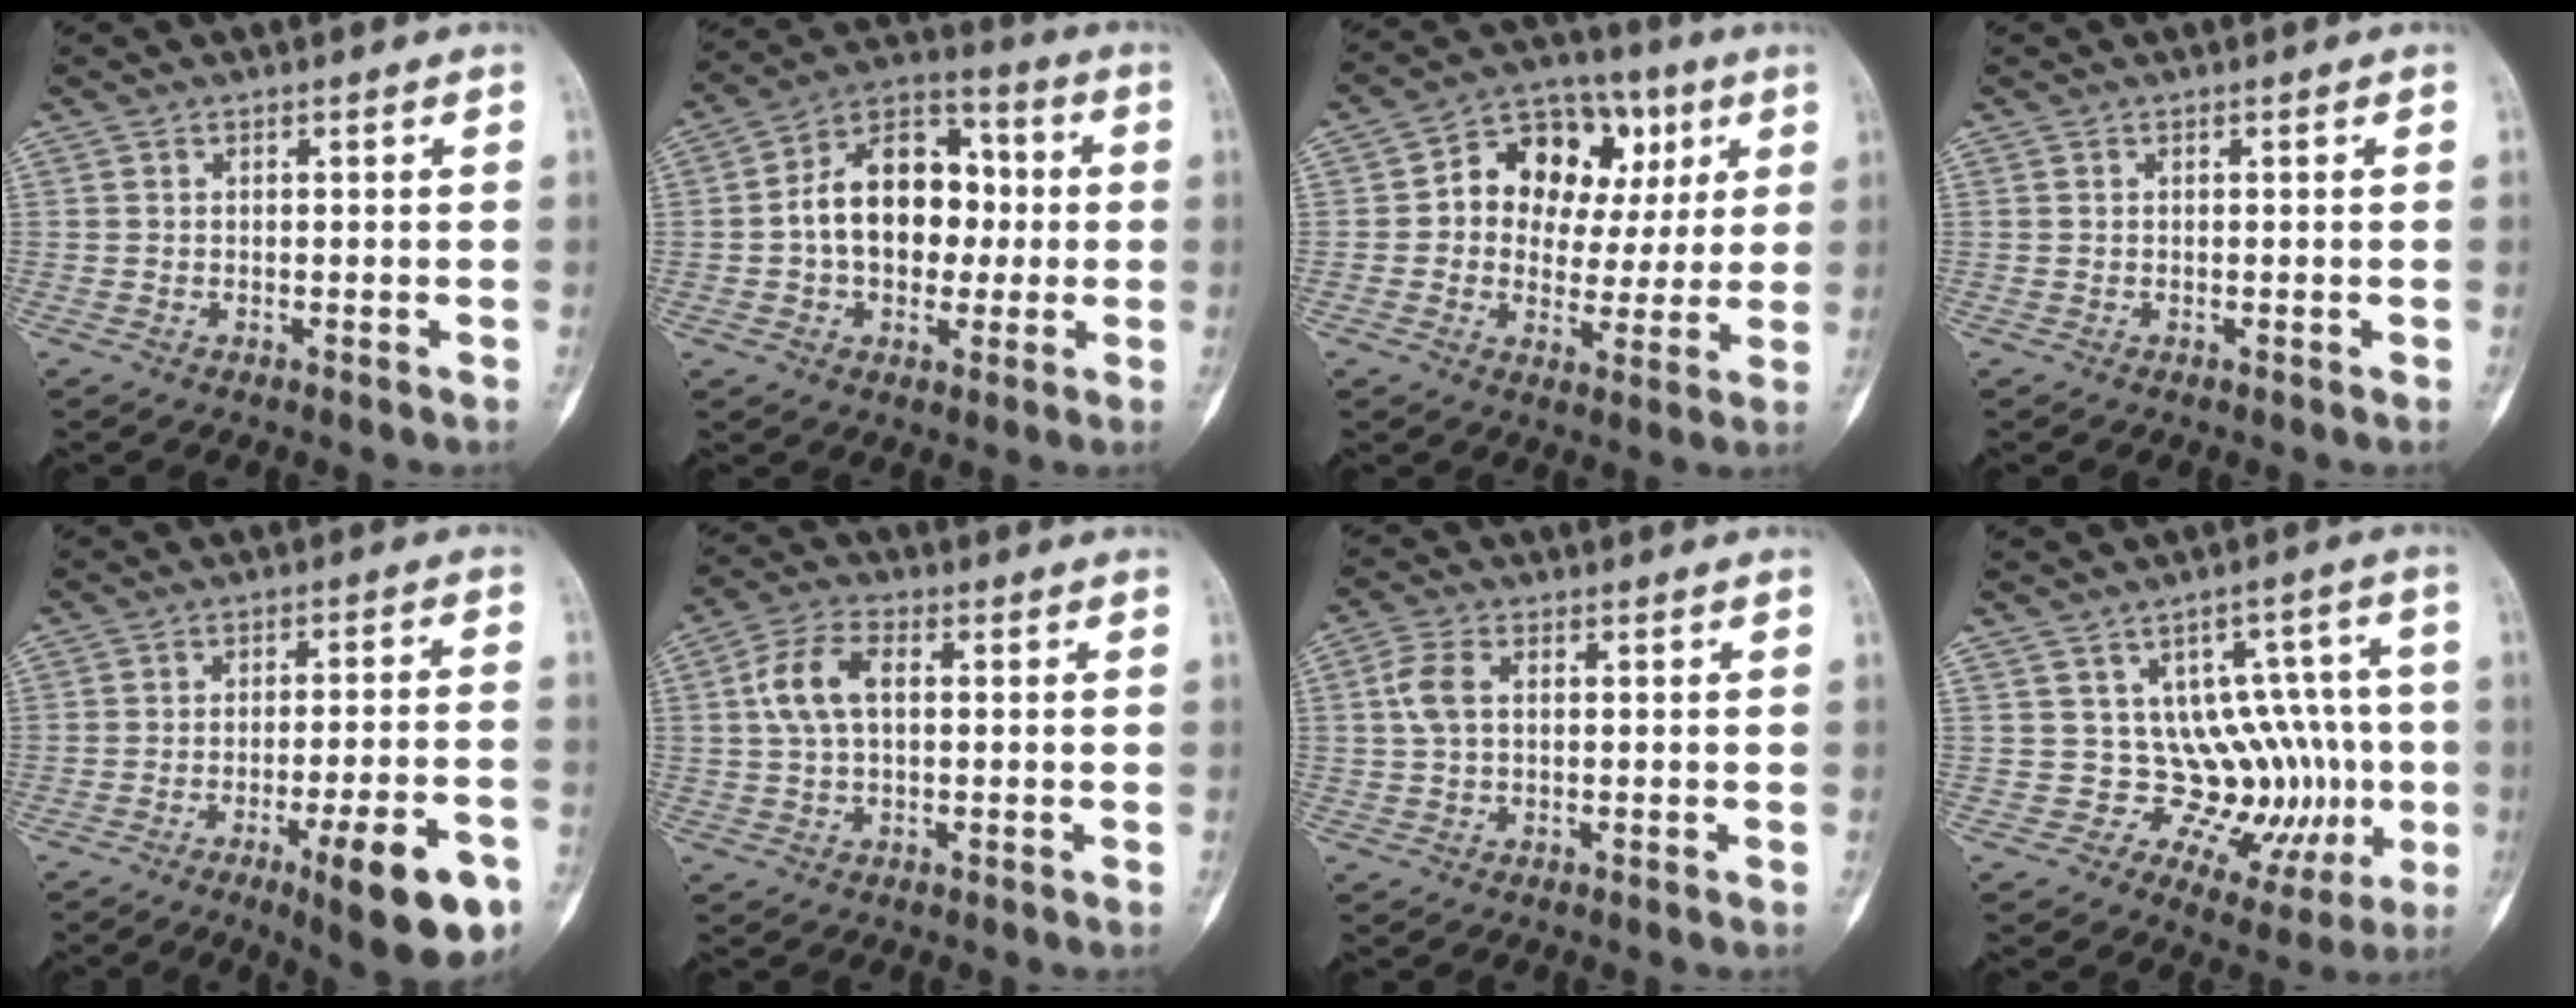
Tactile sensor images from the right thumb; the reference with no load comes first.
{"total": 16.1, "force": [0.1, 11.3, 11.5], "torque": [-0.139, 0.037, -0.005]}
{"total": 16.0, "force": [3.9, 11.7, 10.2], "torque": [-0.094, 0.022, 0.056]}
{"total": 0.0}
{"total": 14.2, "force": [-6.8, 2.9, 12.2], "torque": [-0.159, 0.022, -0.089]}
{"total": 7.6, "force": [1.1, 4.3, 6.2], "torque": [-0.130, 0.018, 0.020]}
{"total": 4.7, "force": [0.7, 2.8, 3.7], "torque": [-0.090, 0.011, 0.012]}
{"total": 12.9, "force": [-0.9, 9.7, 8.5], "torque": [-0.039, 0.016, 0.004]}